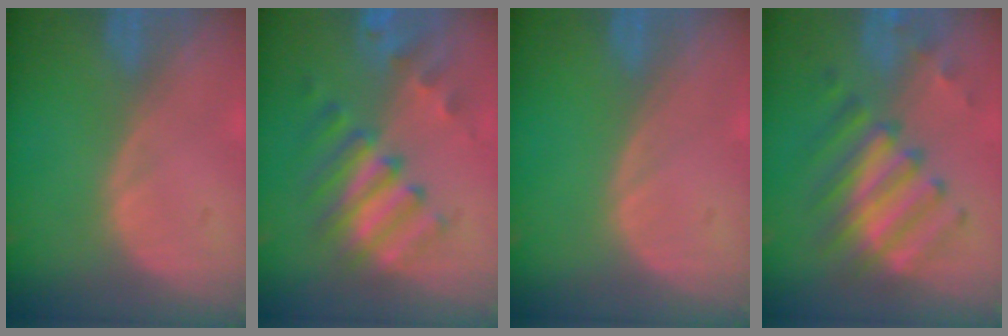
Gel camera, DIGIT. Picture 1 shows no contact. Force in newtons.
{"total": 8.5, "press": 7.9, "slide": 3.0}
{"total": 0.0}
{"total": 8.2, "press": 8.1, "slide": 1.2}